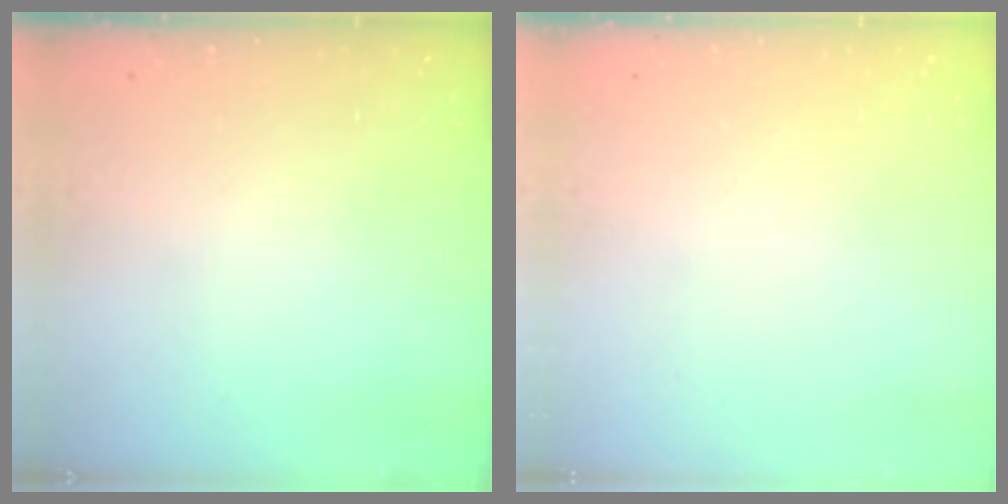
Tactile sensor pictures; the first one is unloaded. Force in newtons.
{"total": 0.0}